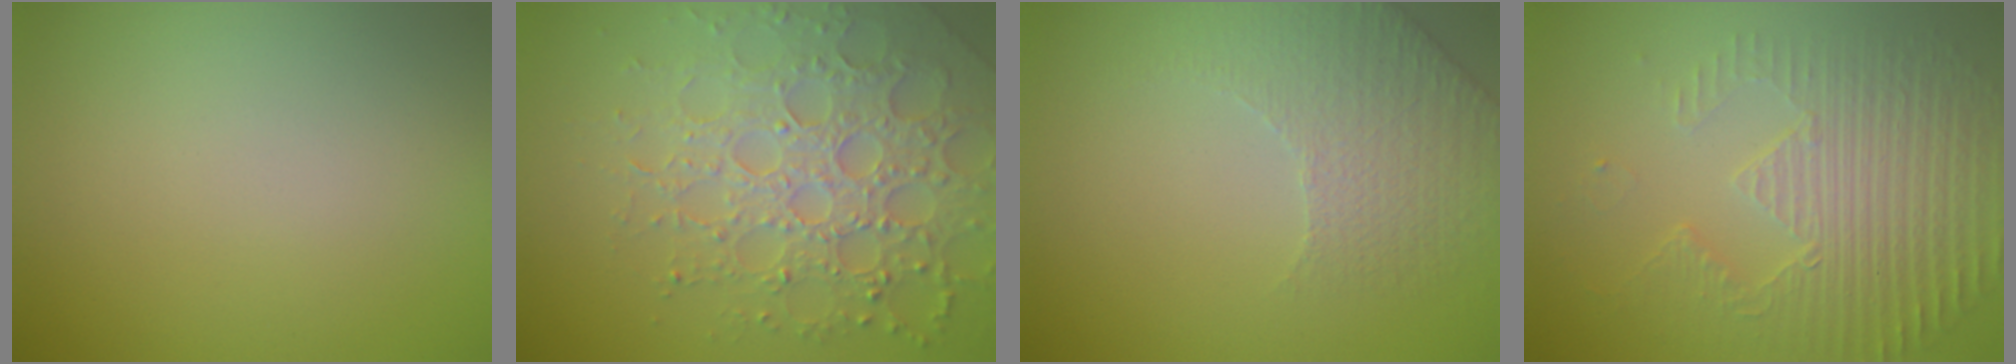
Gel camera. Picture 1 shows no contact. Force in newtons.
{"total": 5.4, "press": 5.2, "slide": 1.5}
{"total": 2.2, "press": 2.0, "slide": 1.0}
{"total": 5.4, "press": 3.6, "slide": 4.1}